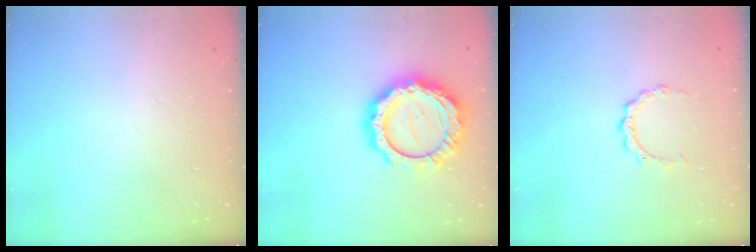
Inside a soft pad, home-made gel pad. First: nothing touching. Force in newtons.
{"total": 18.4, "press": 18.4, "slide": 1.5}
{"total": 4.3, "press": 4.2, "slide": 0.4}